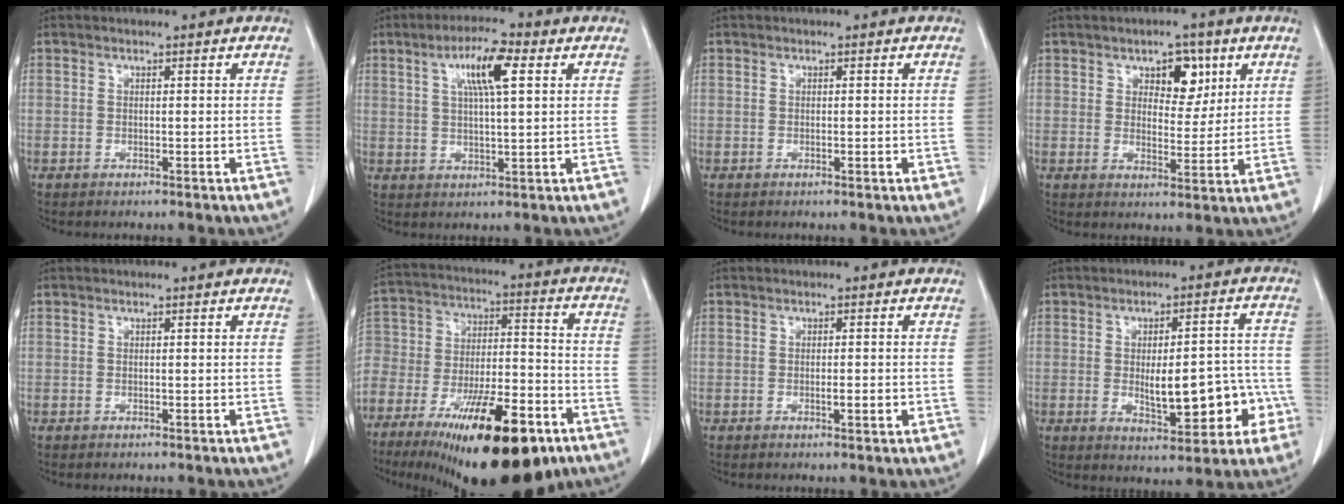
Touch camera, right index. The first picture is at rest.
{"total": 7.9, "force": [3.1, 1.2, 7.2], "torque": [-0.132, 0.011, 0.052]}
{"total": 0.6, "force": [-0.2, 0.1, 0.6], "torque": [-0.012, -0.001, -0.002]}
{"total": 6.0, "force": [2.9, 3.3, 4.0], "torque": [-0.051, 0.007, 0.044]}
{"total": 0.0}
{"total": 28.6, "force": [-17.8, 10.7, 19.6], "torque": [-0.358, -0.011, -0.294]}
{"total": 1.9, "force": [-0.6, 0.3, 1.8], "torque": [-0.031, -0.002, -0.007]}
{"total": 11.6, "force": [-2.6, 4.3, 10.5], "torque": [-0.134, 0.022, -0.022]}